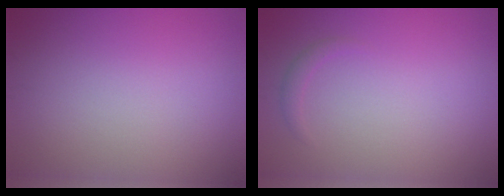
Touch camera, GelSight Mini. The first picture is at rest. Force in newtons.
{"total": 0.8, "press": 0.8, "slide": 0.0}